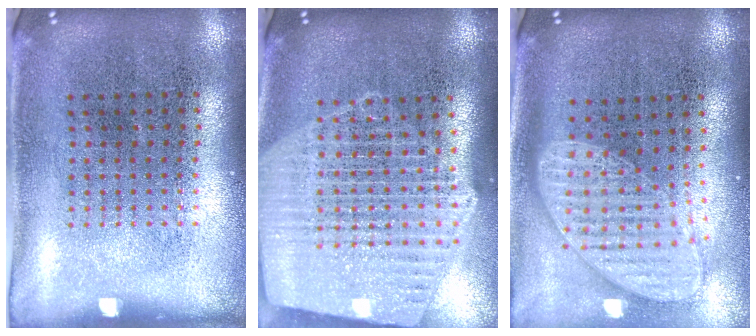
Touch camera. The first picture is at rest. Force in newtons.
{"total": 2.6, "press": 2.2, "slide": 1.3}
{"total": 2.0, "press": 1.5, "slide": 1.2}